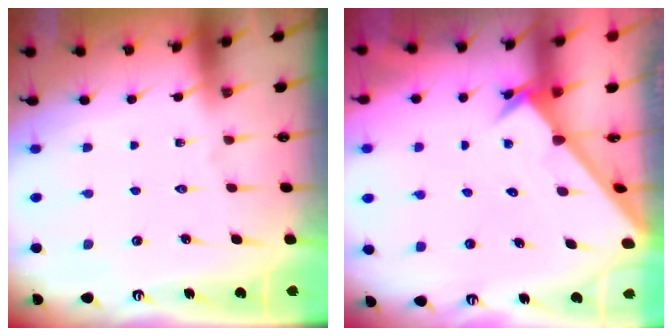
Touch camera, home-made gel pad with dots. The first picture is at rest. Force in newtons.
{"total": 2.6, "press": 2.6, "slide": 0.2}